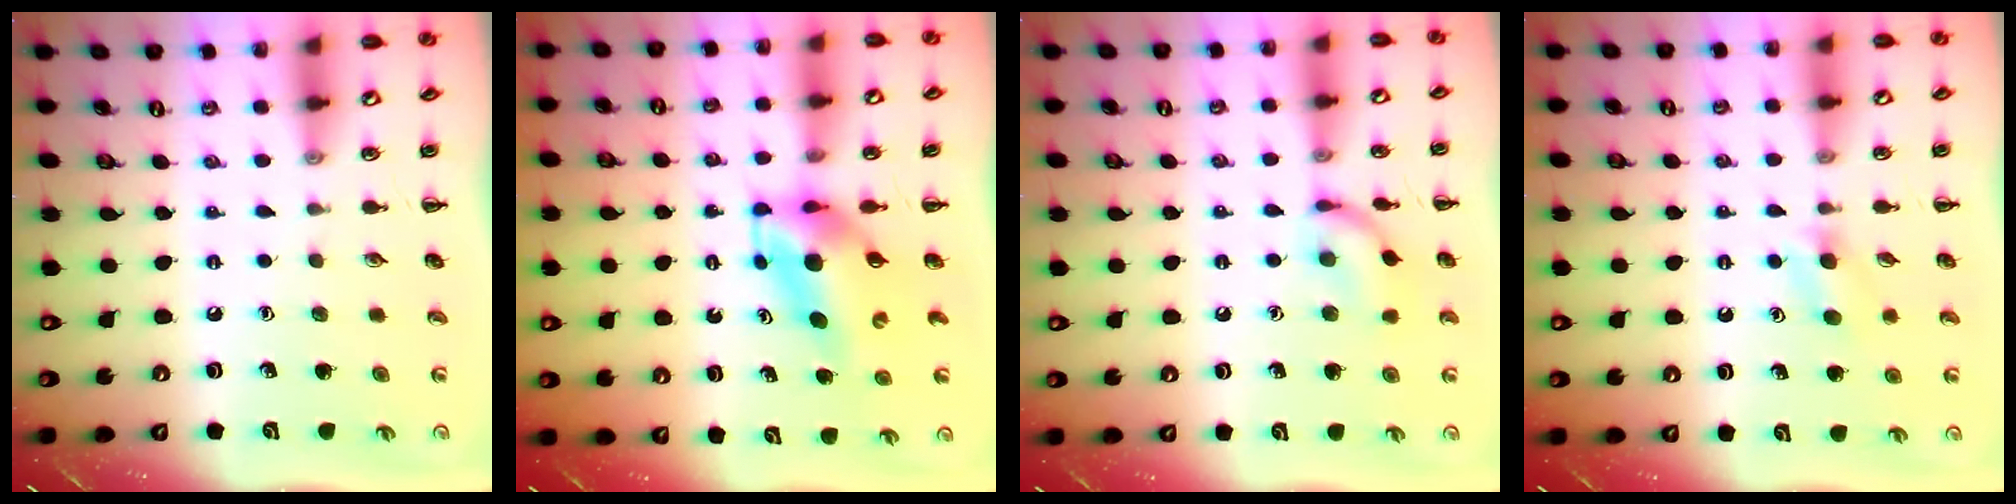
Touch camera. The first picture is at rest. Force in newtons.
{"total": 5.4, "press": 5.1, "slide": 1.5}
{"total": 10.1, "press": 10.1, "slide": 0.5}
{"total": 3.3, "press": 3.0, "slide": 1.3}